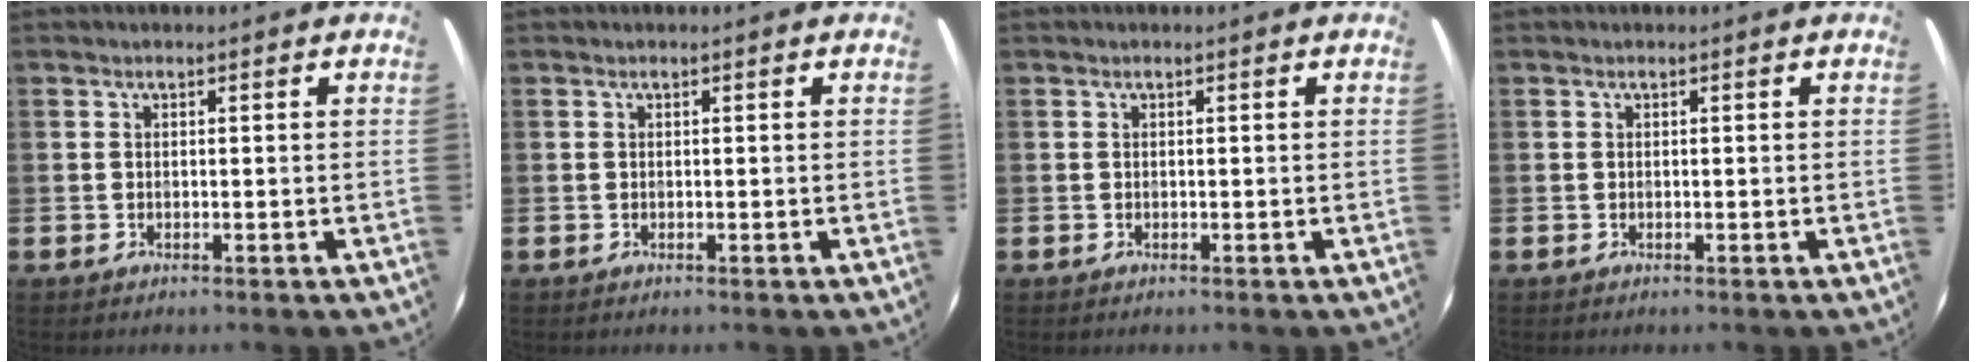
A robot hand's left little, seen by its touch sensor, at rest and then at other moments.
{"total": 0.0}
{"total": 0.0}
{"total": 0.0}